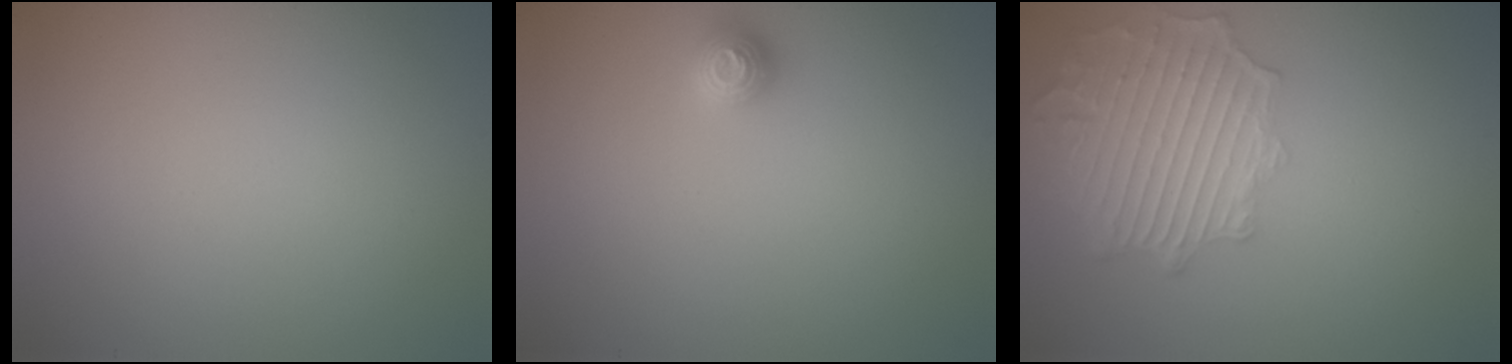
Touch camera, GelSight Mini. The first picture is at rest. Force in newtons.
{"total": 1.2, "press": 1.1, "slide": 0.2}
{"total": 6.5, "press": 5.0, "slide": 4.1}